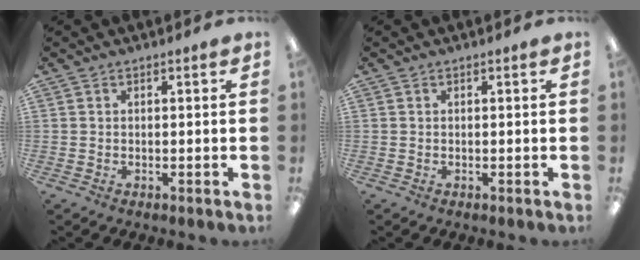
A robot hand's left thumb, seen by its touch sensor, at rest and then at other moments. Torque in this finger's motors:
{"motor_torque": [-0.01, 0.01, 0.00, 0.00, 0.00]}